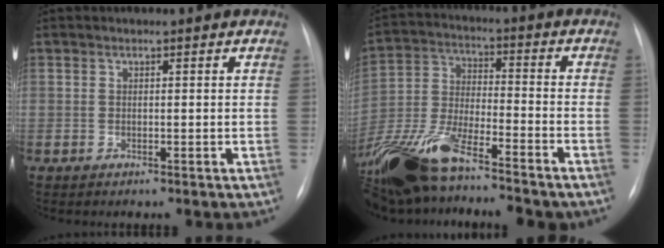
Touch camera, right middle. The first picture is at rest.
{"total": 17.9, "force": [-13.4, 4.0, 11.1], "torque": [-0.260, -0.023, -0.246]}